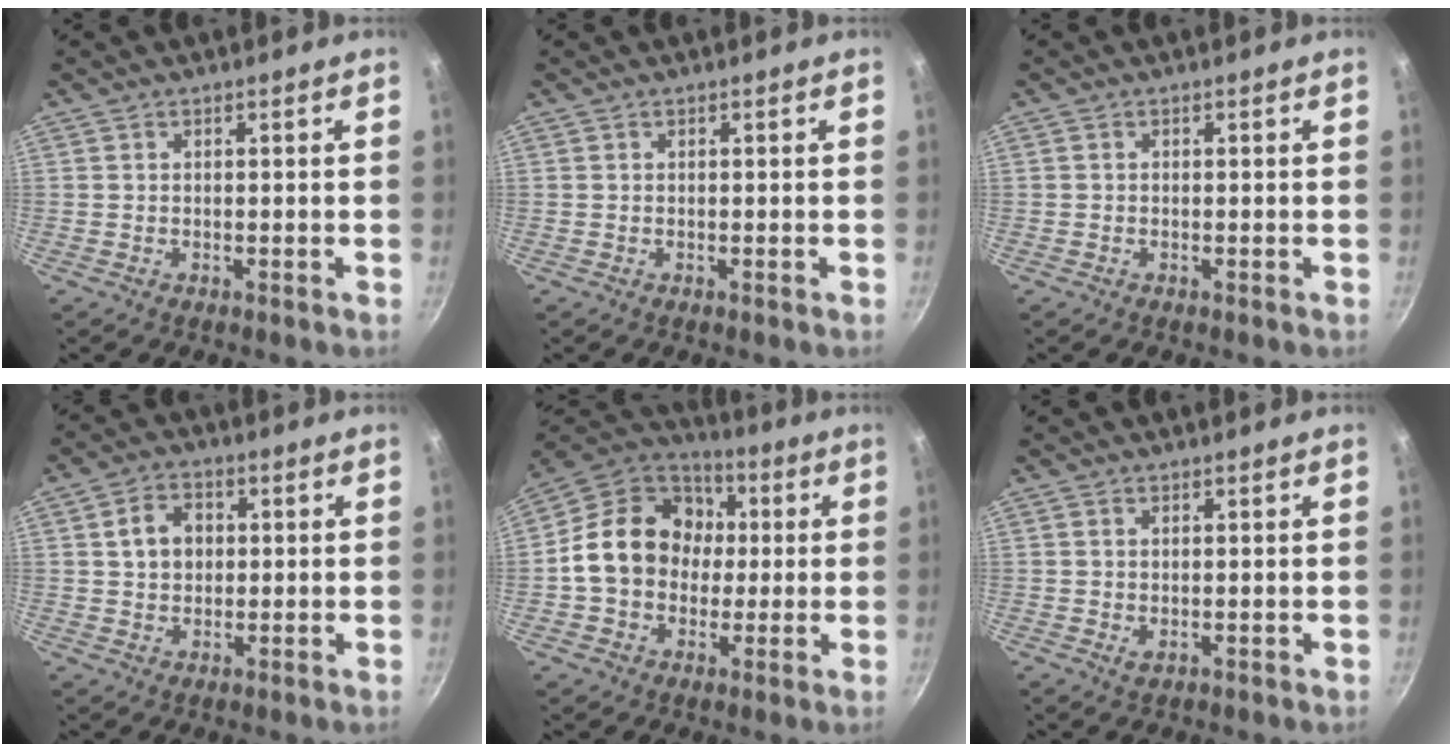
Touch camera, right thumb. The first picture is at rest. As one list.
[{"total": 0.0}, {"total": 0.0}, {"total": 6.5, "force": [1.2, 5.1, 3.8], "torque": [-0.045, 0.009, 0.017]}, {"total": 18.7, "force": [0.9, 15.3, 10.7], "torque": [-0.151, 0.038, 0.003]}, {"total": 1.3, "force": [0.4, 0.8, 0.9], "torque": [-0.016, -0.004, 0.006]}]